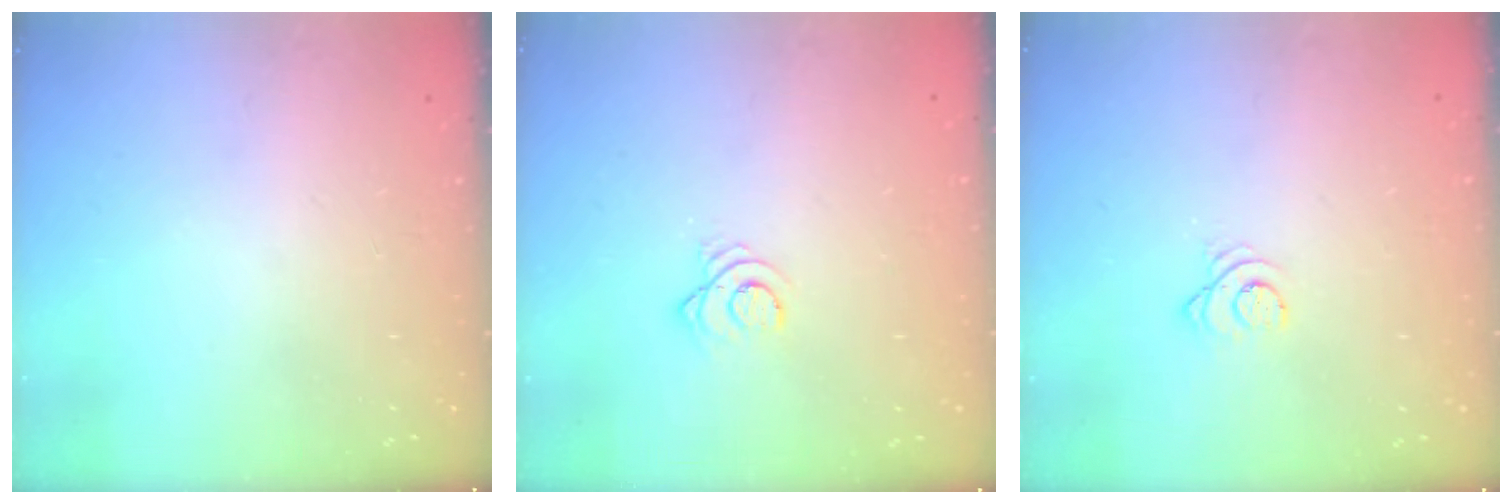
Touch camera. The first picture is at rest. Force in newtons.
{"total": 3.5, "press": 3.5, "slide": 0.4}
{"total": 2.8, "press": 2.8, "slide": 0.3}